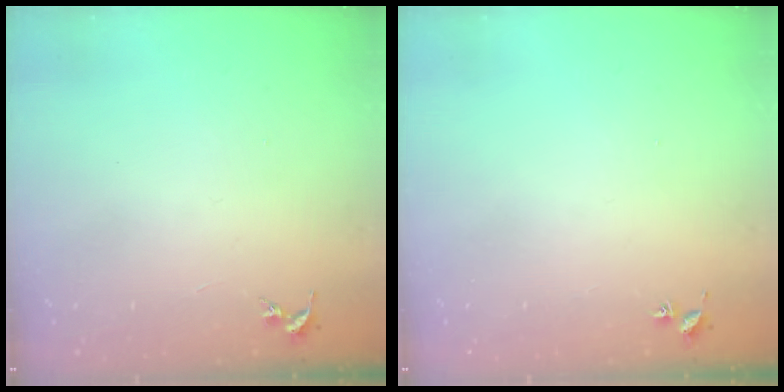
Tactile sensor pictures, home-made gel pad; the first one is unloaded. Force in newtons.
{"total": 1.8, "press": 1.8, "slide": 0.2}